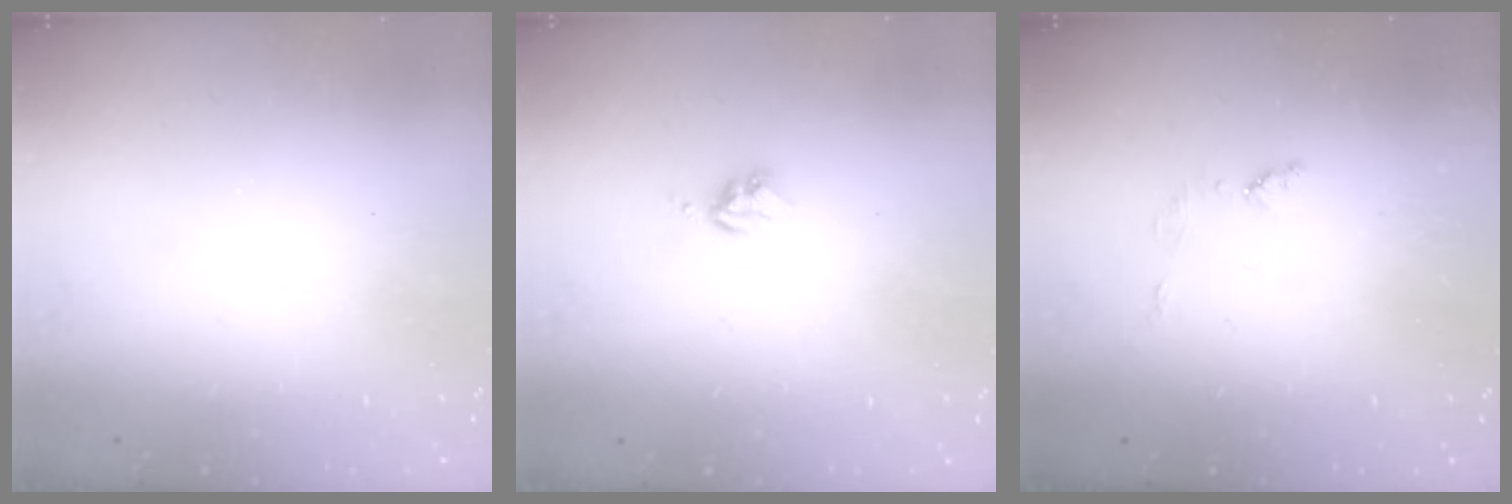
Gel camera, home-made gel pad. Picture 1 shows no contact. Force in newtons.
{"total": 3.7, "press": 3.7, "slide": 0.5}
{"total": 4.3, "press": 4.2, "slide": 0.5}